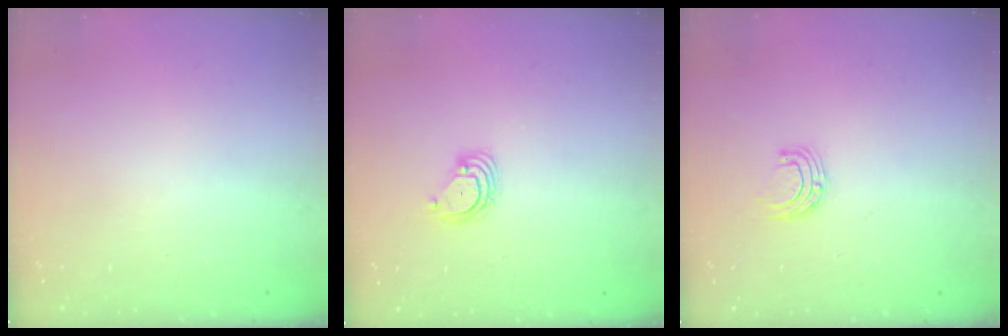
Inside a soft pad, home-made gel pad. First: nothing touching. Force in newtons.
{"total": 3.6, "press": 3.6, "slide": 0.3}
{"total": 5.5, "press": 5.5, "slide": 0.6}